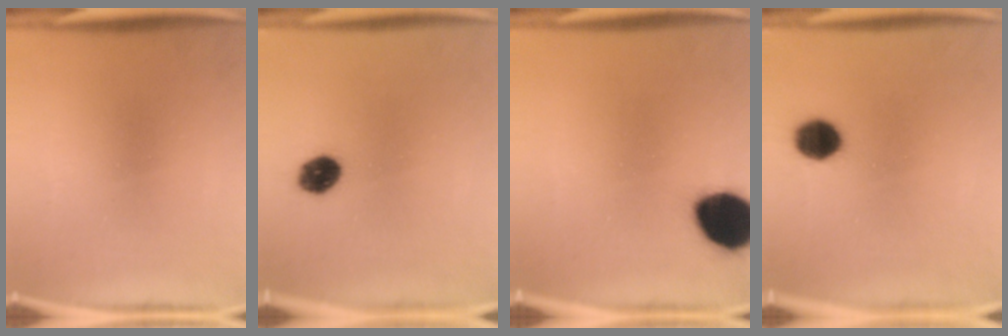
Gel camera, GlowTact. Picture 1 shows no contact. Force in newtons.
{"total": 6.0}
{"total": 15.1}
{"total": 7.0}